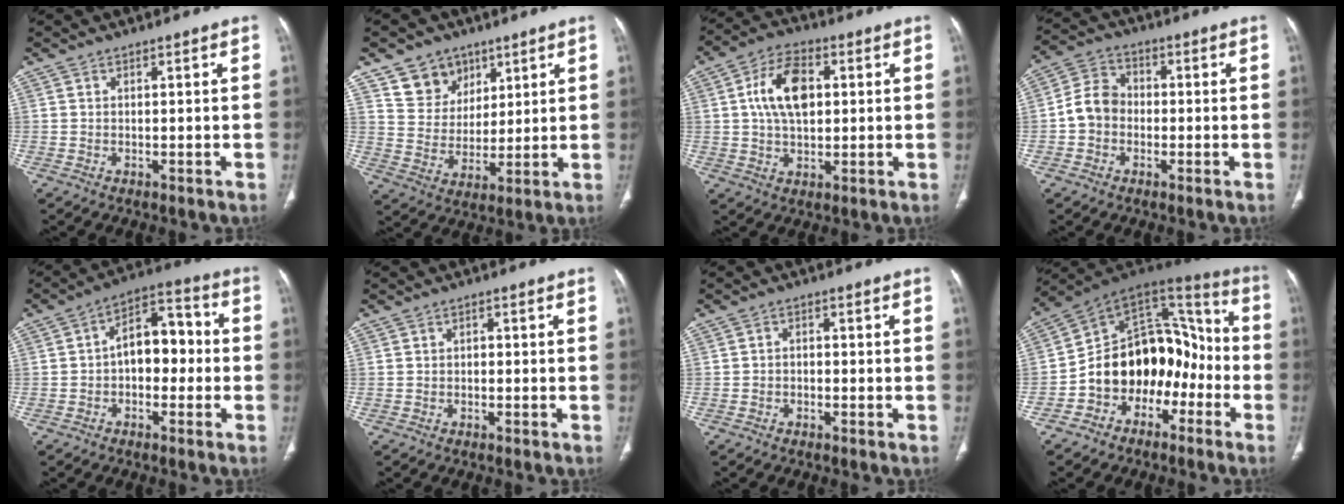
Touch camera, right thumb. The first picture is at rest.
{"total": 9.8, "force": [6.0, 7.4, 2.0], "torque": [0.004, -0.040, 0.117]}
{"total": 11.3, "force": [2.1, 6.7, 8.8], "torque": [-0.147, 0.007, 0.036]}
{"total": 7.2, "force": [-1.2, 6.0, 3.6], "torque": [-0.052, 0.026, -0.035]}
{"total": 10.4, "force": [-0.6, 6.5, 8.1], "torque": [-0.091, 0.039, -0.022]}
{"total": 1.0, "force": [-0.1, 0.7, 0.6], "torque": [-0.008, 0.005, -0.002]}
{"total": 1.4, "force": [-0.6, 1.1, 0.7], "torque": [-0.005, 0.008, -0.013]}
{"total": 17.6, "force": [-5.6, 13.0, 10.4], "torque": [-0.104, 0.101, -0.096]}